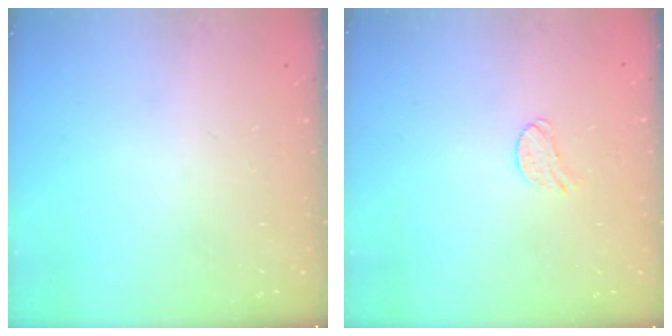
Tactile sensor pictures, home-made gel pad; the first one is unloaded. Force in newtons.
{"total": 7.1, "press": 7.1, "slide": 0.5}